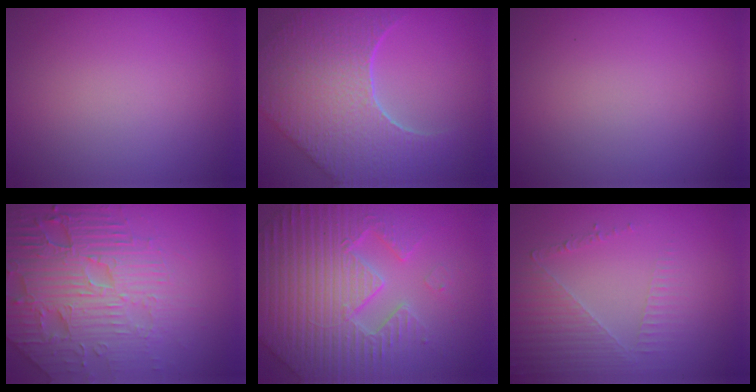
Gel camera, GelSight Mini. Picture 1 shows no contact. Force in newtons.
{"total": 9.5, "press": 6.8, "slide": 6.7}
{"total": 0.0}
{"total": 7.3, "press": 5.9, "slide": 4.4}
{"total": 7.7, "press": 7.5, "slide": 1.9}
{"total": 3.7, "press": 3.1, "slide": 2.0}